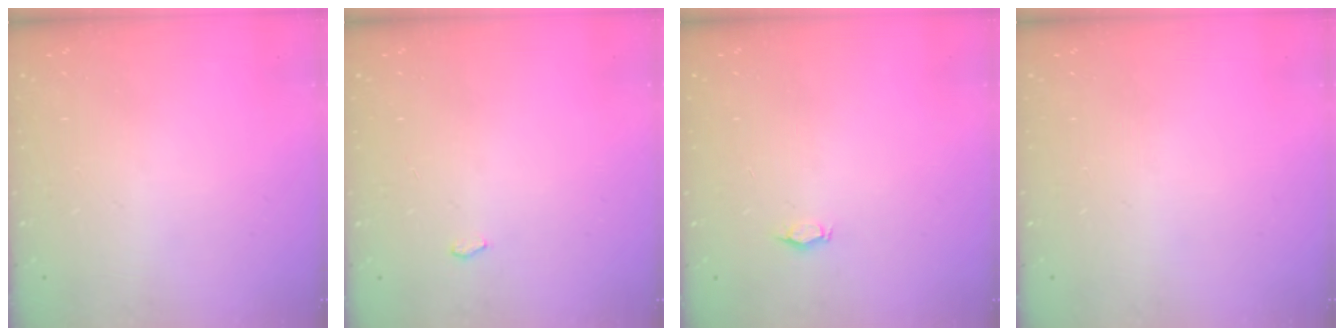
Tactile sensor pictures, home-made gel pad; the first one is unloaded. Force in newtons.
{"total": 2.6, "press": 2.2, "slide": 1.3}
{"total": 2.9, "press": 2.9, "slide": 0.5}
{"total": 0.0}